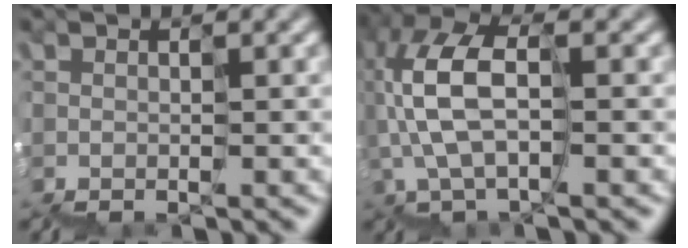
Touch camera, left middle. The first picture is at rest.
{"total": 5.7, "force": [1.0, 2.4, 5.1], "torque": [-0.141, 0.033, 0.013]}